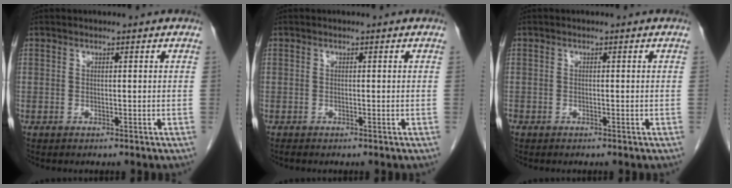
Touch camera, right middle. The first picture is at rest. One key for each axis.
{"total": 0.0}
{"total": 0.0}